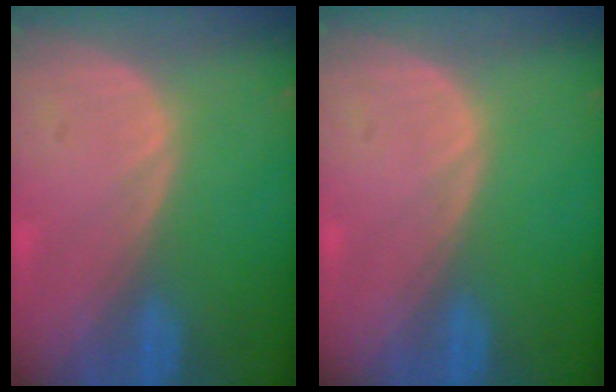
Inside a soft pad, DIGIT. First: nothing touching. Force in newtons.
{"total": 0.0}